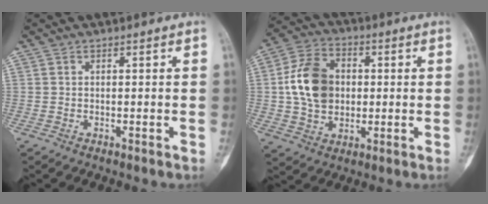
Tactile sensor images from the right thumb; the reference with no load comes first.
{"total": 13.2, "force": [0.8, 9.9, 8.7], "torque": [-0.136, 0.012, 0.012]}